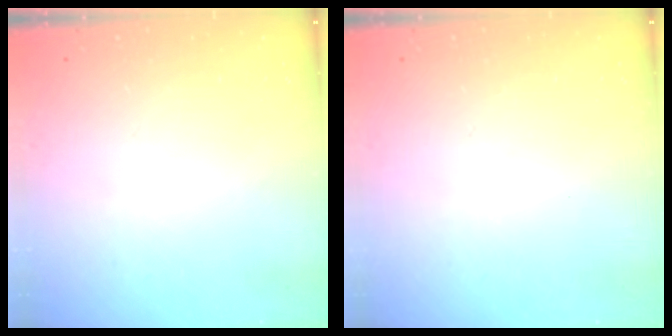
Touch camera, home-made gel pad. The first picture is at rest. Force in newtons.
{"total": 0.0}